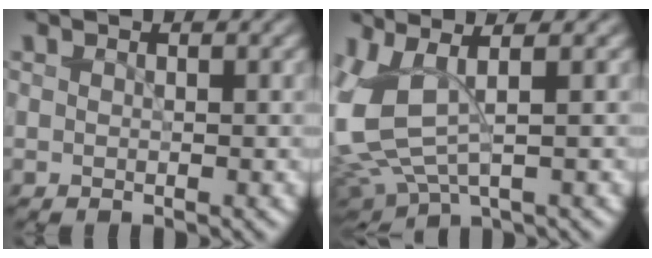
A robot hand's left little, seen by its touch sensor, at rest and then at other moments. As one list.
[{"total": 5.9, "force": [0.6, 2.6, 5.3], "torque": [-0.142, -0.009, 0.019]}]